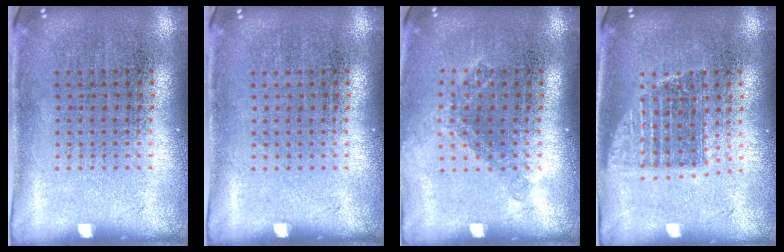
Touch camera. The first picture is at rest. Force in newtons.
{"total": 0.0}
{"total": 1.2, "press": 0.9, "slide": 0.7}
{"total": 1.3, "press": 1.1, "slide": 0.7}